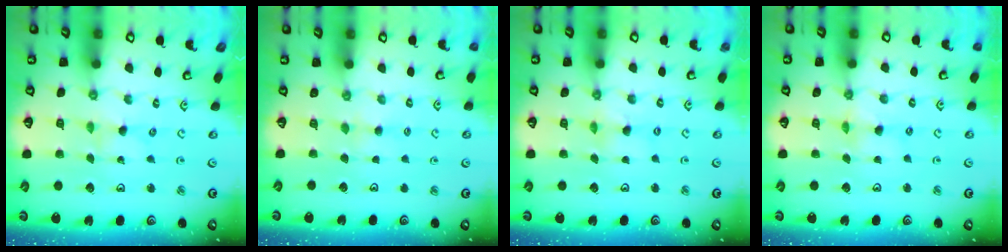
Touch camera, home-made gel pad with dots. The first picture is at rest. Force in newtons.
{"total": 2.3, "press": 2.3, "slide": 0.4}
{"total": 1.8, "press": 1.8, "slide": 0.2}
{"total": 2.5, "press": 2.5, "slide": 0.2}